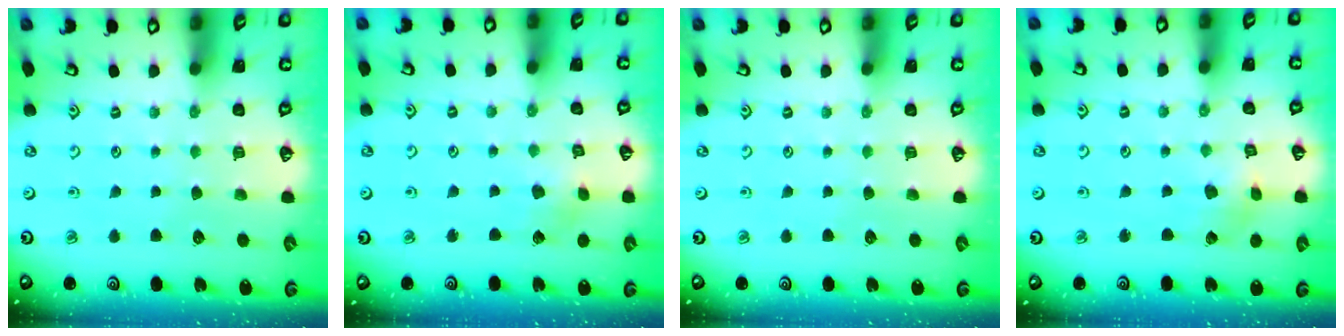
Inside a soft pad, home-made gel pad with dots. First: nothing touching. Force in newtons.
{"total": 3.0, "press": 3.0, "slide": 0.4}
{"total": 0.0}
{"total": 2.2, "press": 2.2, "slide": 0.4}